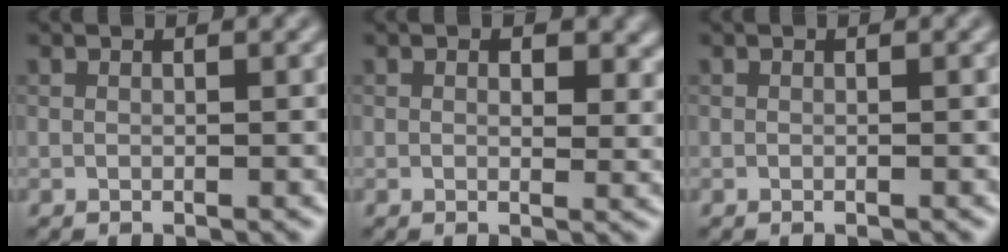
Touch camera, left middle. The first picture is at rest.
{"total": 2.1, "force": [0.9, 1.2, 1.4], "torque": [-0.021, 0.000, 0.026]}
{"total": 0.0}